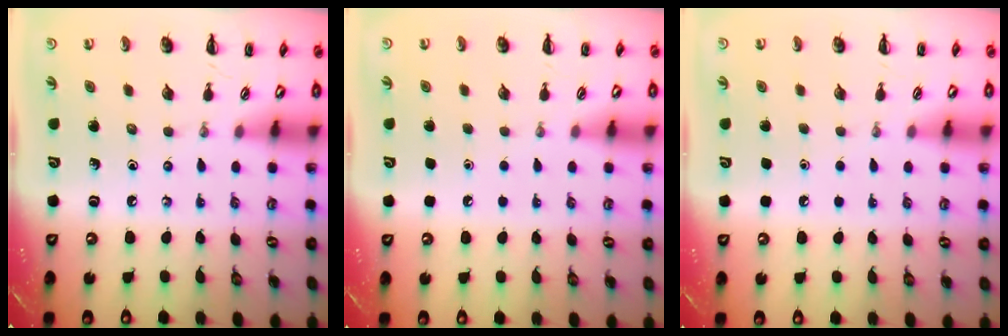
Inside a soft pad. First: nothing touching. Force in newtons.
{"total": 1.6, "press": 1.6, "slide": 0.1}
{"total": 1.7, "press": 1.7, "slide": 0.1}